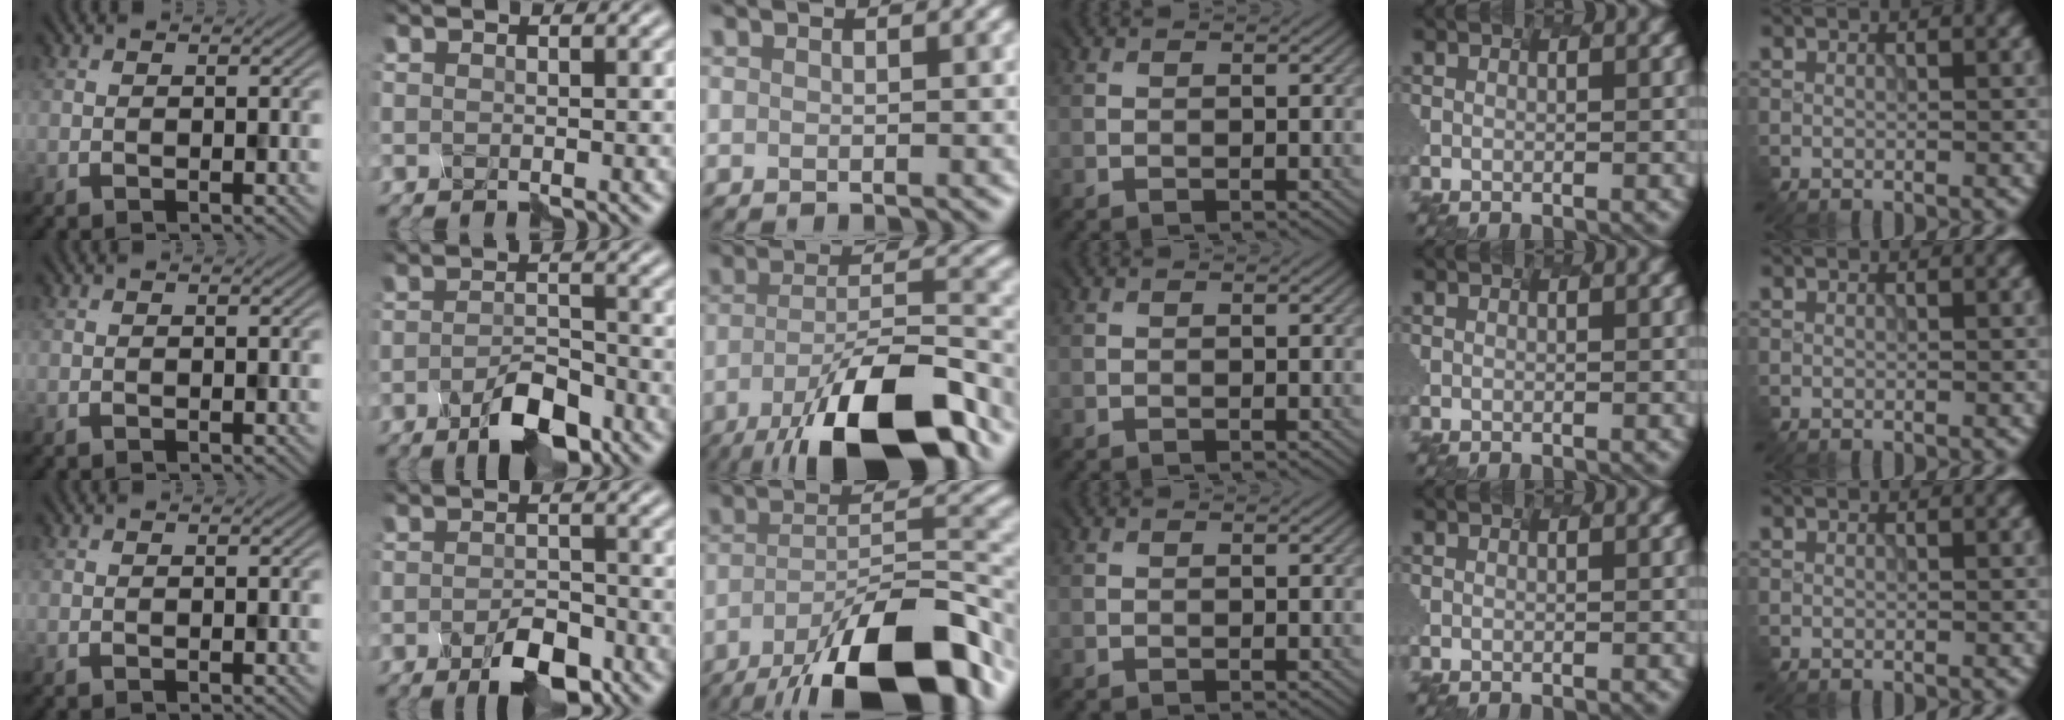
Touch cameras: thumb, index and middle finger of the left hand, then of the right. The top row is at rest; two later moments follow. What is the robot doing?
{"motion": "disassemble", "object": "markers"}